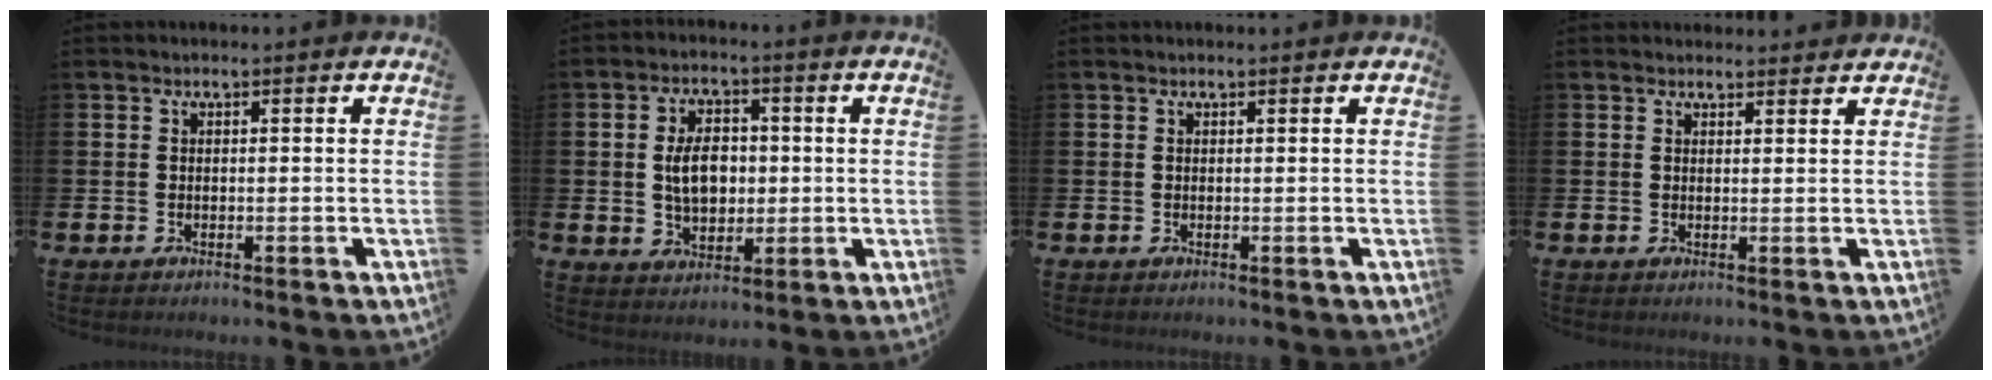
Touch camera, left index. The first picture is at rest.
{"total": 5.8, "force": [0.5, 3.8, 4.3], "torque": [-0.067, 0.006, 0.001]}
{"total": 0.0}
{"total": 1.6, "force": [1.6, 0.4, -0.1], "torque": [0.012, -0.007, 0.027]}